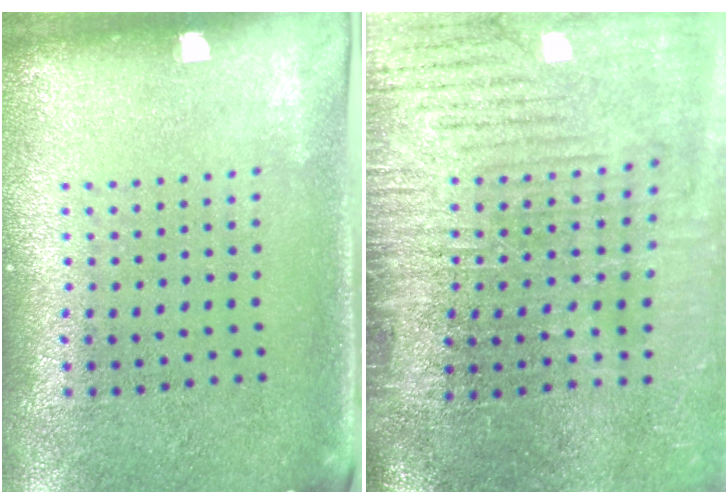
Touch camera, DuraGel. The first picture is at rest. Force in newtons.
{"total": 4.4, "press": 3.7, "slide": 2.3}